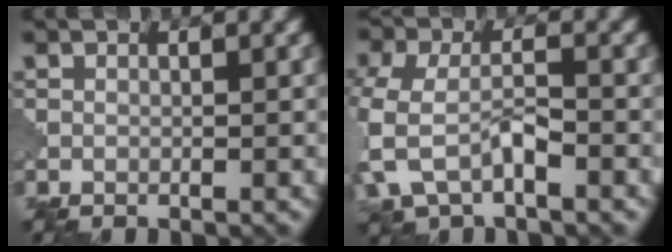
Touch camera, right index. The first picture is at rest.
{"total": 5.6, "force": [-2.2, 3.1, 4.1], "torque": [-0.104, -0.007, -0.049]}